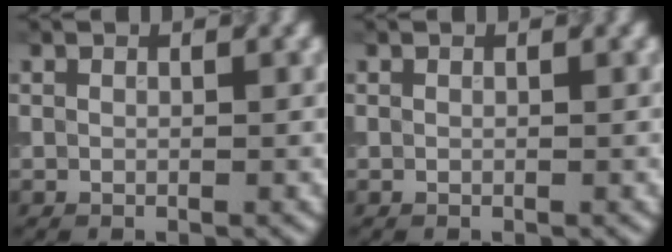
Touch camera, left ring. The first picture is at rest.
{"total": 0.0}